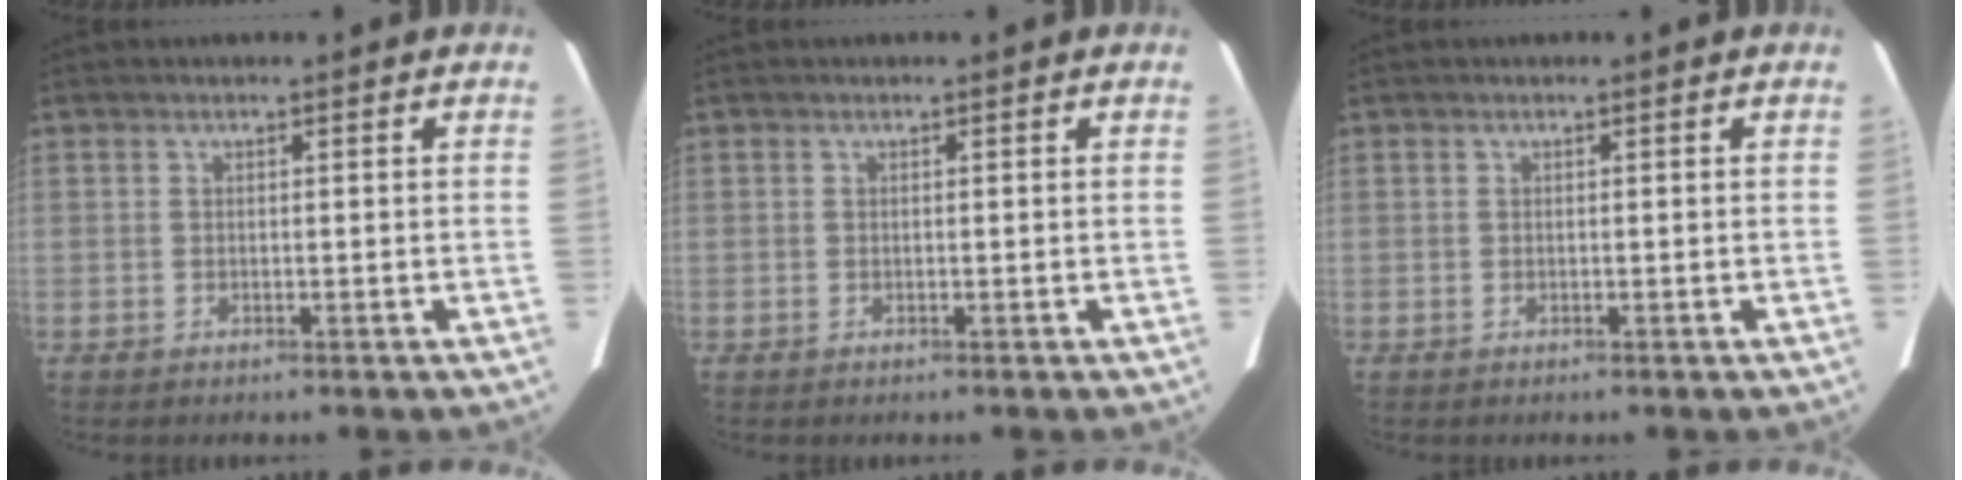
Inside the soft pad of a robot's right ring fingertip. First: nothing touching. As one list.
[{"total": 0.0}, {"total": 0.0}]